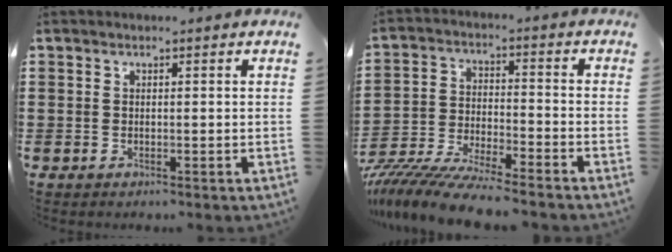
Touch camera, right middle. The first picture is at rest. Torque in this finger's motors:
{"motor_torque": [1.94, -0.20, 1.06, 0.21]}